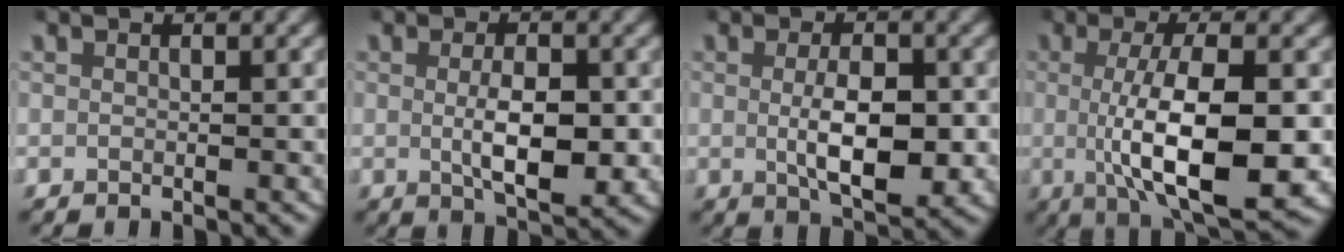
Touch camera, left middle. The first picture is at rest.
{"total": 4.7, "force": [-0.2, 2.1, 4.3], "torque": [-0.069, -0.015, -0.001]}
{"total": 5.4, "force": [-0.4, 2.4, 4.8], "torque": [-0.079, -0.015, -0.002]}
{"total": 9.2, "force": [-1.2, 3.0, 8.6], "torque": [-0.139, -0.016, -0.010]}